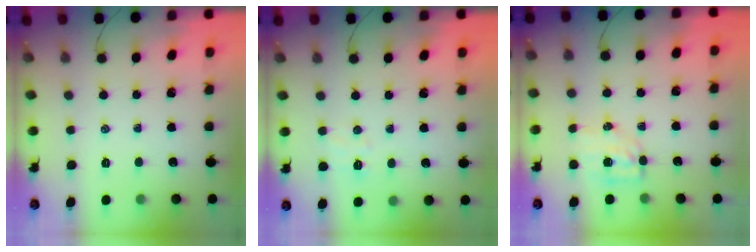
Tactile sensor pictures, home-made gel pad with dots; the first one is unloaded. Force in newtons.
{"total": 5.3, "press": 5.1, "slide": 1.2}
{"total": 4.7, "press": 4.7, "slide": 0.6}